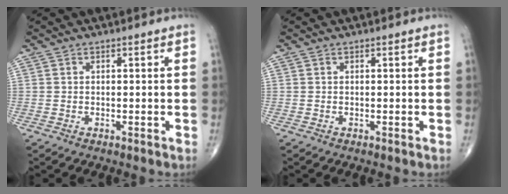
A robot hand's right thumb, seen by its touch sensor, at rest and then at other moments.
{"total": 0.0}